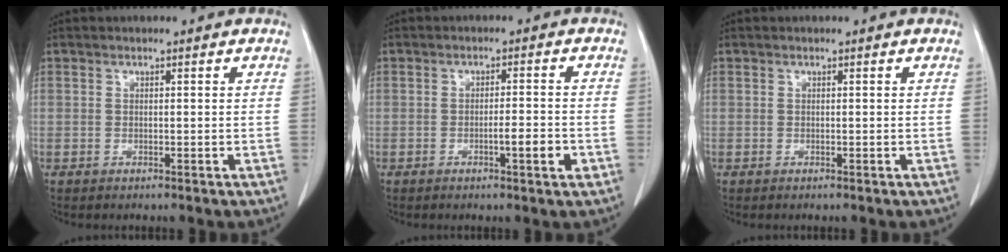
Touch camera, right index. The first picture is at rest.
{"total": 3.7, "force": [-1.4, 0.3, 3.4], "torque": [-0.051, 0.000, -0.020]}
{"total": 0.0}